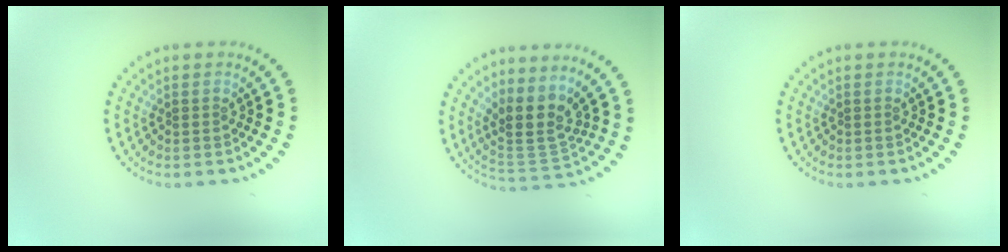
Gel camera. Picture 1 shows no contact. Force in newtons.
{"total": 4.0, "press": 3.2, "slide": 2.4}
{"total": 0.0}